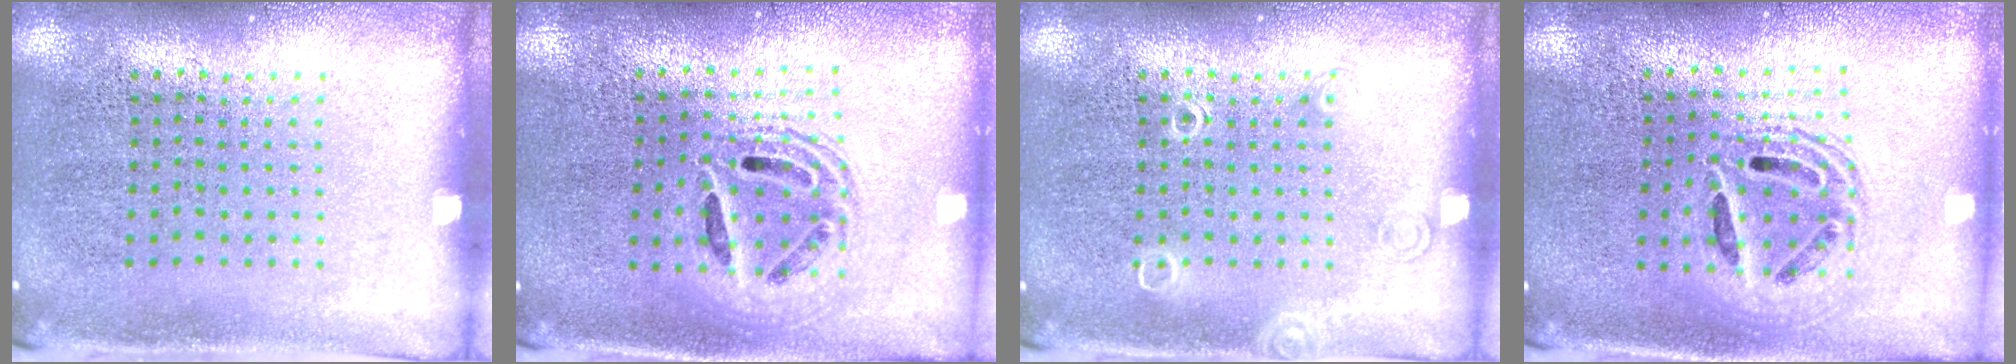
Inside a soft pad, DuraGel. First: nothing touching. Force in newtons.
{"total": 1.5, "press": 1.3, "slide": 0.8}
{"total": 1.0, "press": 1.0, "slide": 0.2}
{"total": 1.5, "press": 1.3, "slide": 0.8}